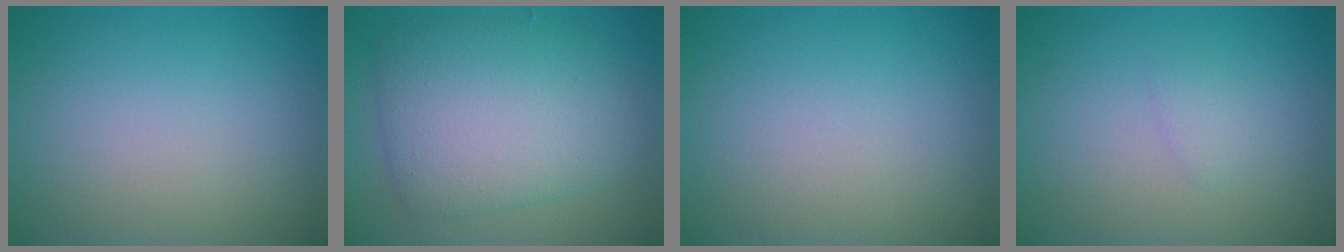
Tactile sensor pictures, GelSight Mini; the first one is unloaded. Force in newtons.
{"total": 7.2, "press": 7.2, "slide": 0.1}
{"total": 0.0}
{"total": 0.8, "press": 0.8, "slide": 0.1}